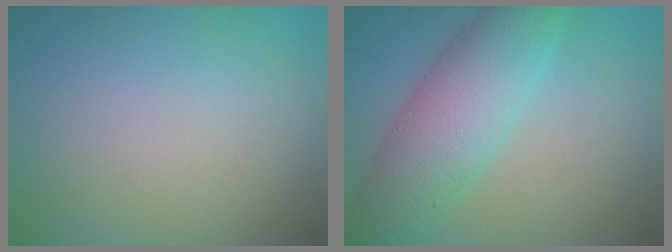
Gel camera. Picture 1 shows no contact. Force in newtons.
{"total": 7.3, "press": 7.3, "slide": 0.2}